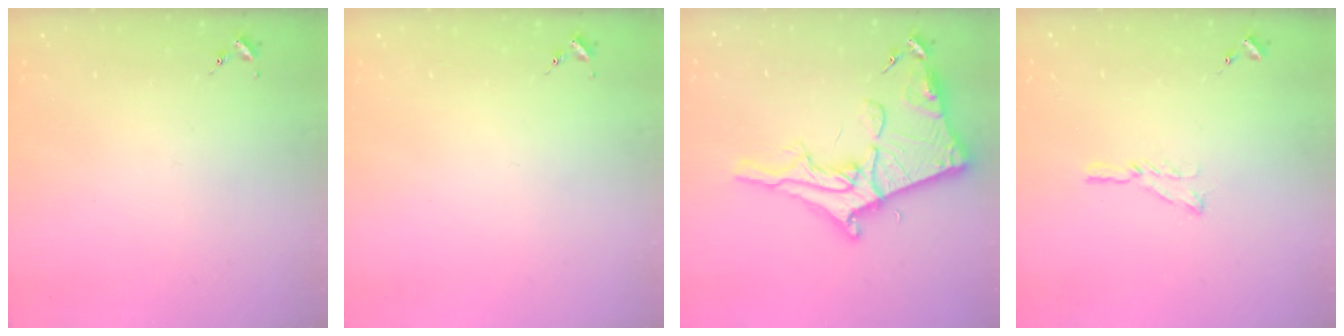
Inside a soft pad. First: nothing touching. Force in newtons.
{"total": 0.0}
{"total": 19.1, "press": 19.1, "slide": 1.4}
{"total": 6.4, "press": 6.3, "slide": 0.6}